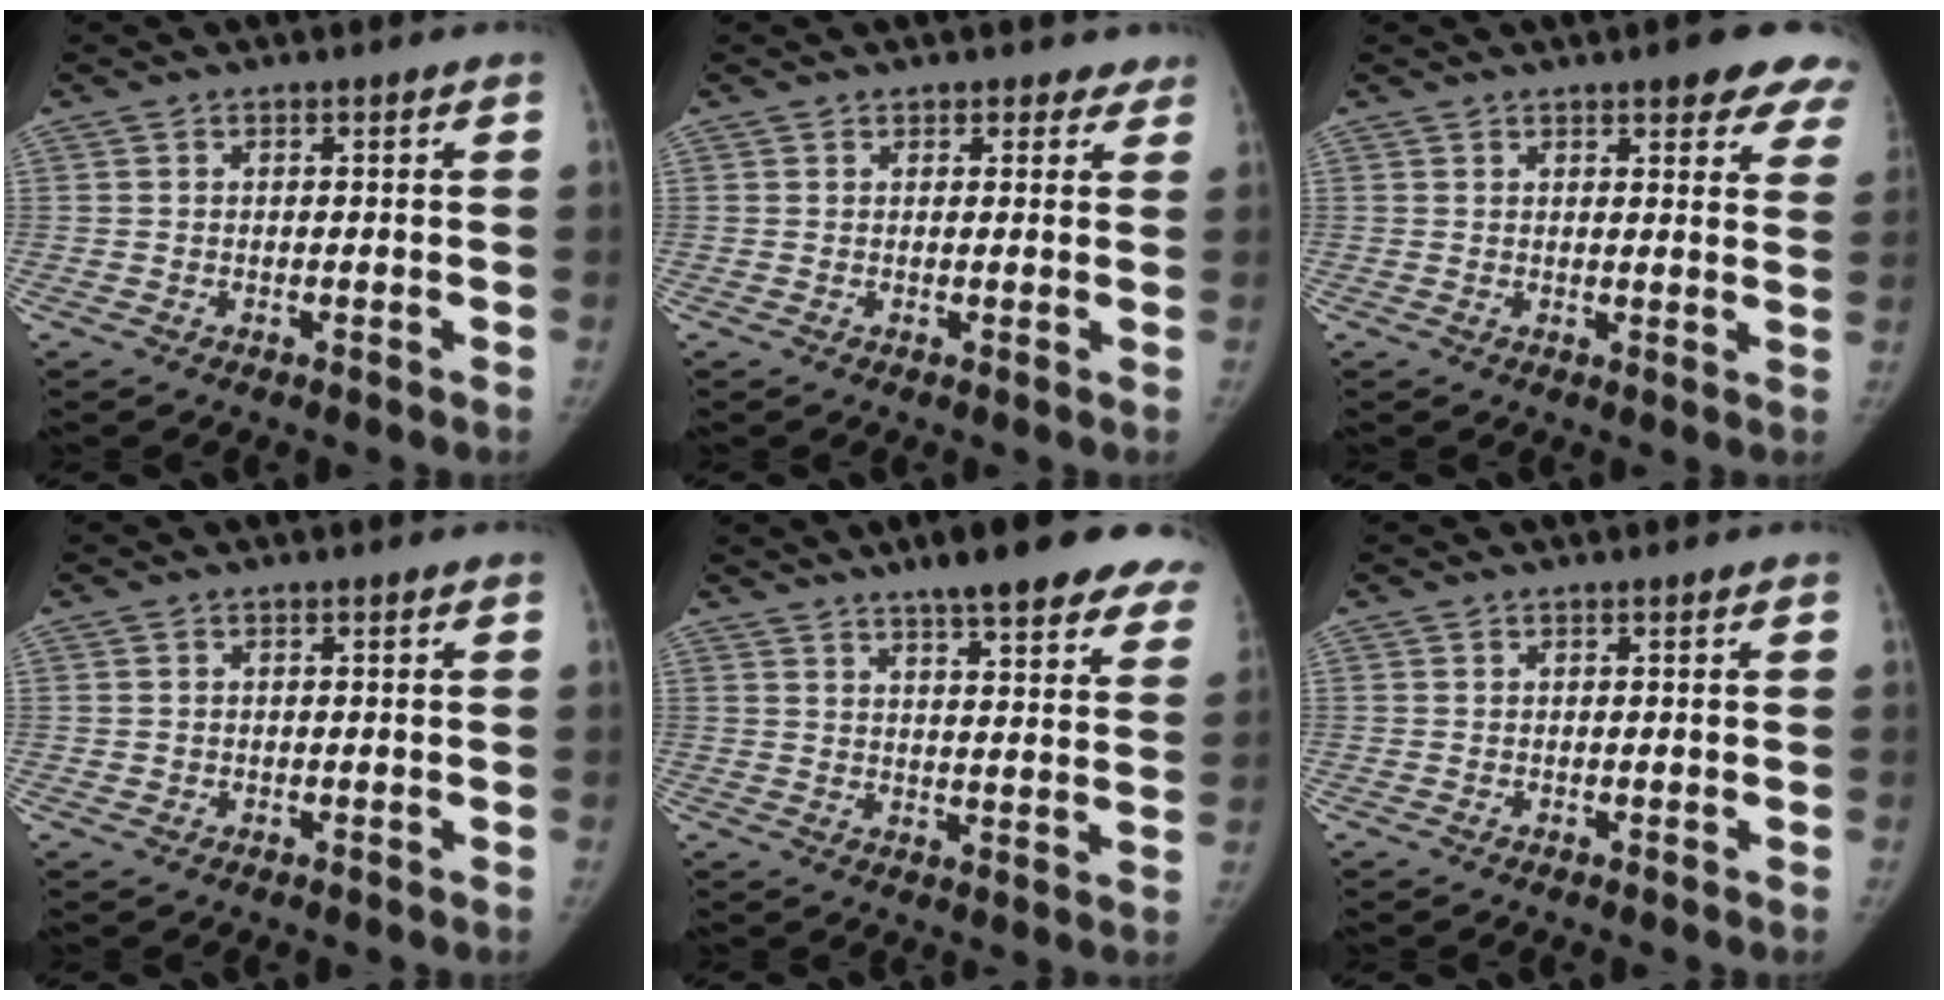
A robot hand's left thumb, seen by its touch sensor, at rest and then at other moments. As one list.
[{"total": 2.8, "force": [2.1, 1.8, 0.4], "torque": [0.033, -0.006, 0.016]}, {"total": 10.5, "force": [7.5, 3.4, 6.5], "torque": [-0.037, -0.026, 0.076]}, {"total": 1.0, "force": [-0.1, 1.0, 0.2], "torque": [0.002, 0.002, 0.001]}, {"total": 19.6, "force": [14.7, 4.5, 12.2], "torque": [-0.131, -0.041, 0.178]}, {"total": 0.0}]